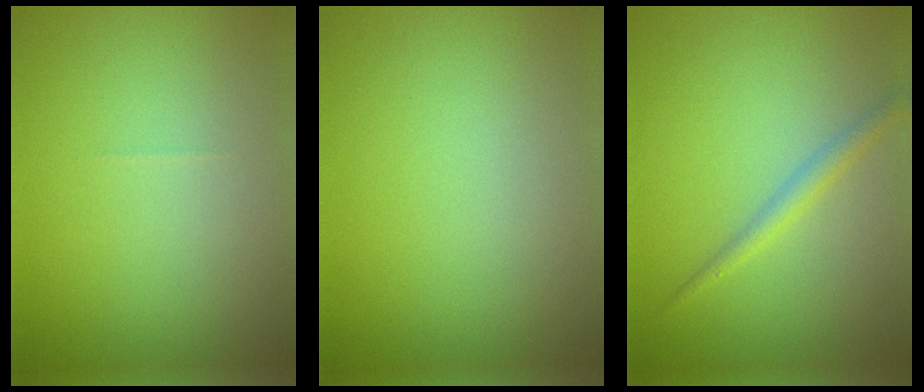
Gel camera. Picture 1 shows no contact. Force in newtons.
{"total": 0.0}
{"total": 1.6, "press": 1.6, "slide": 0.1}